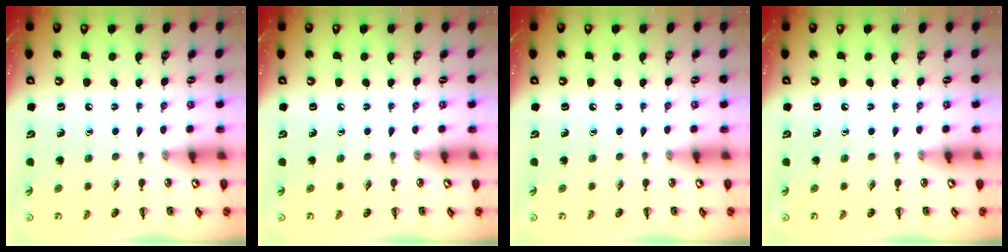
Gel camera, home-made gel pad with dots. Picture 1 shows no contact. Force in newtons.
{"total": 0.0}
{"total": 0.0}
{"total": 0.0}